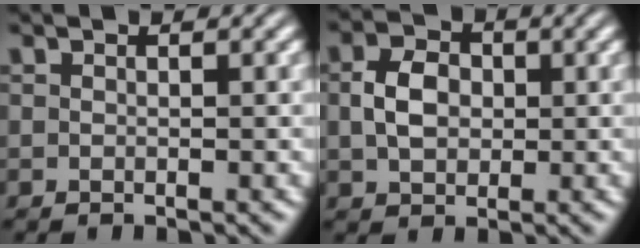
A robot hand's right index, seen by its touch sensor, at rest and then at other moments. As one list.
[{"total": 2.6, "force": [0.2, 1.4, 2.1], "torque": [-0.028, -0.005, 0.015]}]